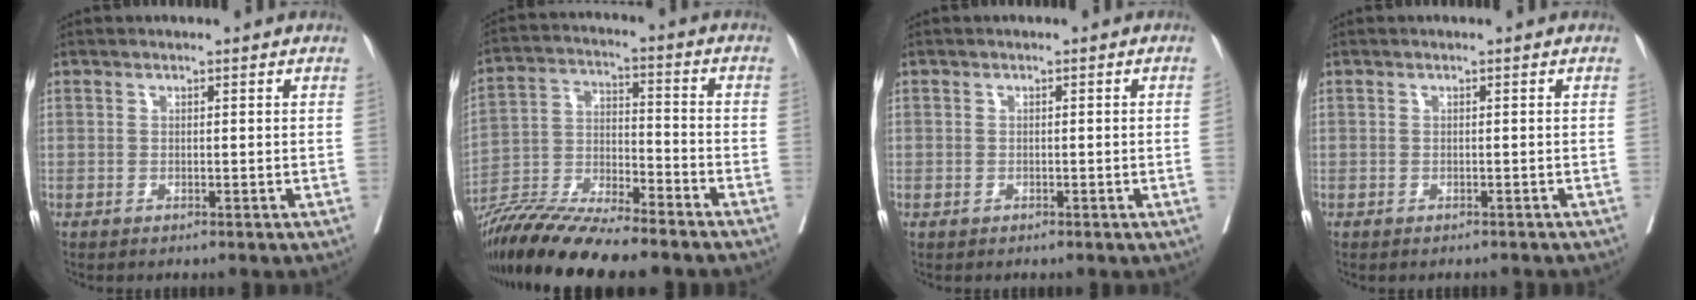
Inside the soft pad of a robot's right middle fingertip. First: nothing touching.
{"total": 15.6, "force": [-13.5, 1.3, 7.6], "torque": [-0.142, -0.017, -0.244]}
{"total": 0.6, "force": [-0.2, 0.1, 0.6], "torque": [-0.009, 0.005, -0.003]}
{"total": 1.1, "force": [-1.1, 0.3, 0.1], "torque": [-0.004, -0.001, -0.018]}